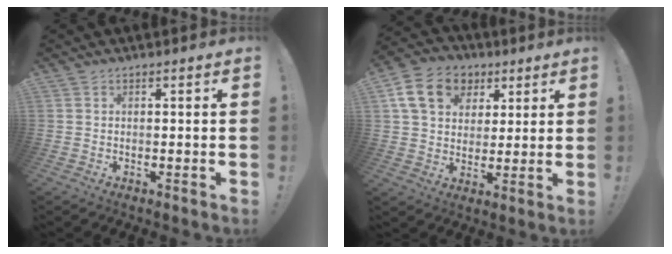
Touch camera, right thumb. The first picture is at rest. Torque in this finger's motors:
{"motor_torque": [0.63, 0.69, 0.69, 0.14, 0.05]}